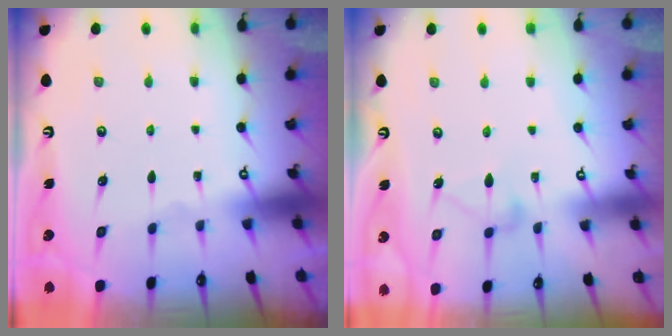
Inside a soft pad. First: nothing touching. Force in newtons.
{"total": 9.2, "press": 9.1, "slide": 0.6}